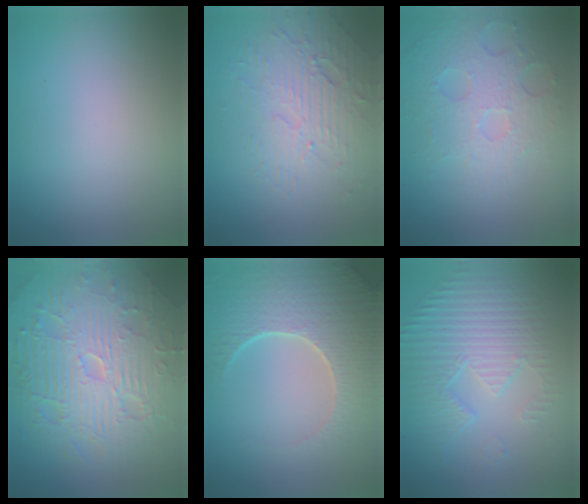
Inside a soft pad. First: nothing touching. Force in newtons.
{"total": 3.9, "press": 3.4, "slide": 1.8}
{"total": 4.9, "press": 3.4, "slide": 3.5}
{"total": 11.6, "press": 7.5, "slide": 8.9}
{"total": 6.1, "press": 5.2, "slide": 3.2}
{"total": 5.2, "press": 3.7, "slide": 3.7}